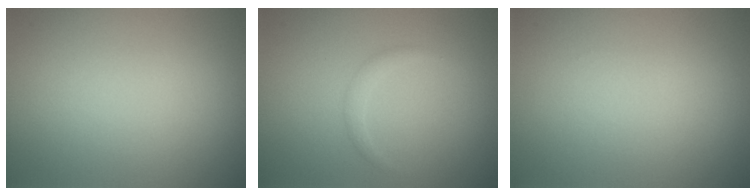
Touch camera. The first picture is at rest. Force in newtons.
{"total": 1.0, "press": 1.0, "slide": 0.1}
{"total": 0.0}